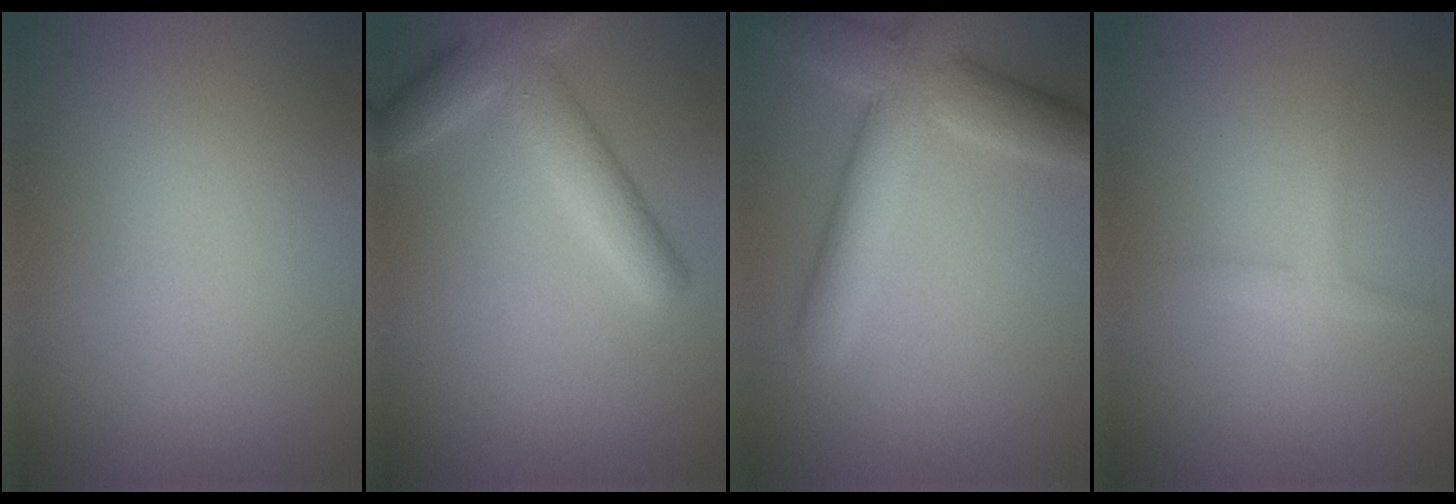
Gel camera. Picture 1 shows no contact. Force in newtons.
{"total": 4.6, "press": 4.6, "slide": 0.2}
{"total": 6.7, "press": 6.7, "slide": 0.5}
{"total": 1.5, "press": 1.5, "slide": 0.1}